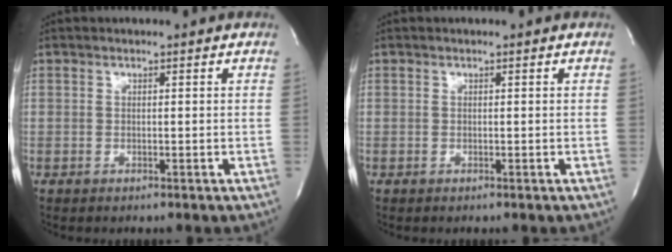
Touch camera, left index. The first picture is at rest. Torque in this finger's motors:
{"motor_torque": [0.00, 0.00, 0.00, 0.00]}